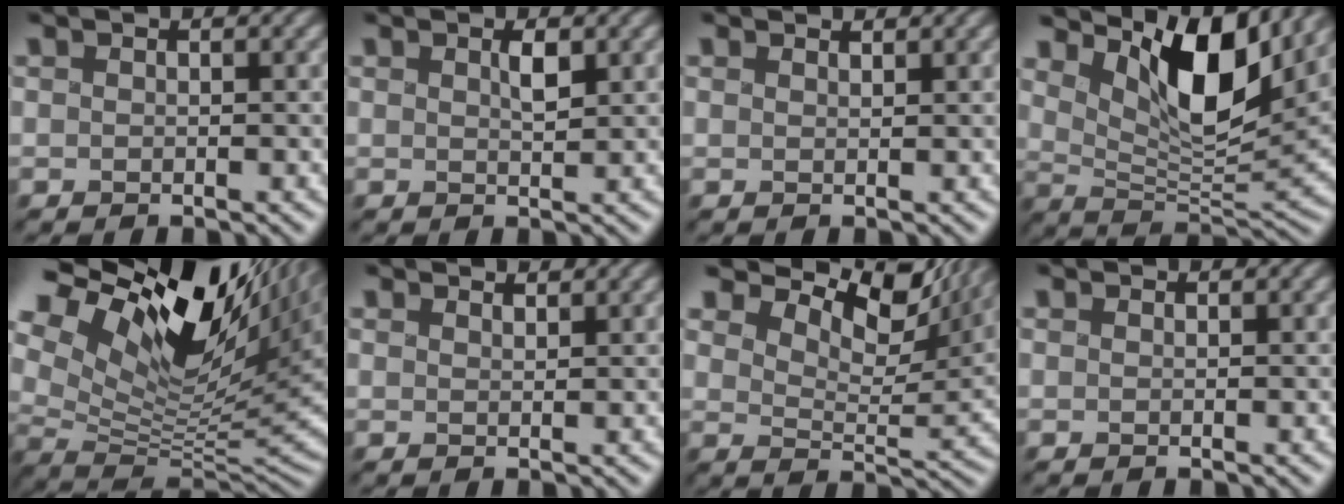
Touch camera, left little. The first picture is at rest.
{"total": 1.3, "force": [0.4, 0.4, 1.2], "torque": [-0.021, -0.001, 0.007]}
{"total": 1.0, "force": [1.0, 0.1, 0.1], "torque": [-0.006, 0.003, 0.017]}
{"total": 9.1, "force": [4.4, 3.9, 6.9], "torque": [-0.114, -0.009, 0.074]}
{"total": 17.5, "force": [8.3, 8.7, 12.7], "torque": [-0.225, 0.025, 0.151]}
{"total": 1.4, "force": [1.4, 0.1, 0.3], "torque": [-0.008, 0.004, 0.020]}
{"total": 10.9, "force": [7.9, 4.2, 6.2], "torque": [-0.108, 0.001, 0.113]}
{"total": 0.0}